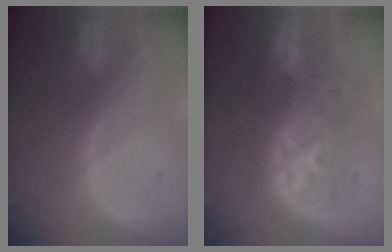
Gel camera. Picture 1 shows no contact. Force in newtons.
{"total": 8.7, "press": 8.6, "slide": 1.7}